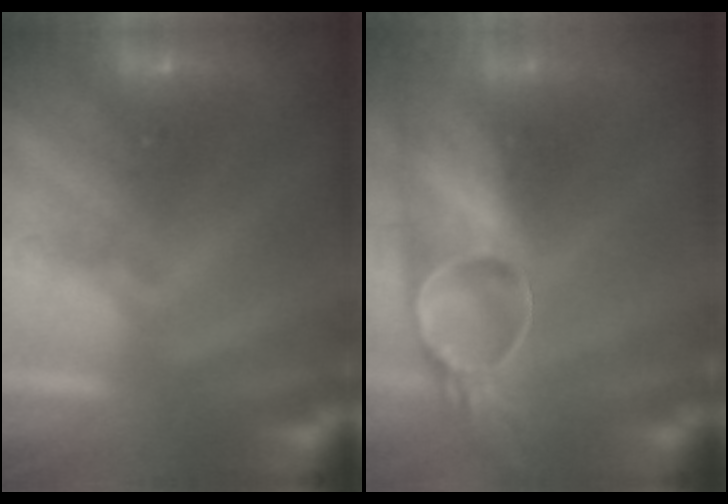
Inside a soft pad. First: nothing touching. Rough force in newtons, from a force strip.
{"total": 6.9}